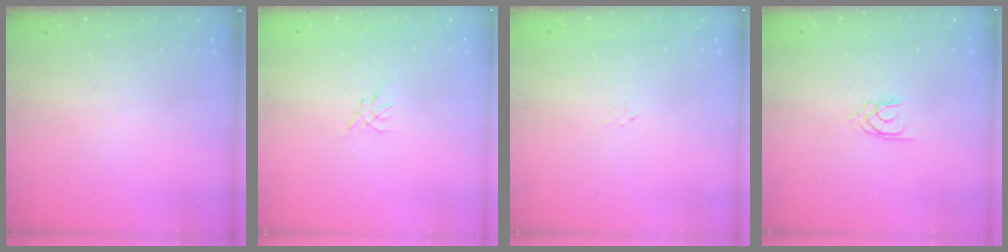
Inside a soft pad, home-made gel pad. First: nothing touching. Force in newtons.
{"total": 0.5, "press": 0.4, "slide": 0.3}
{"total": 0.0}
{"total": 2.1, "press": 2.0, "slide": 0.3}